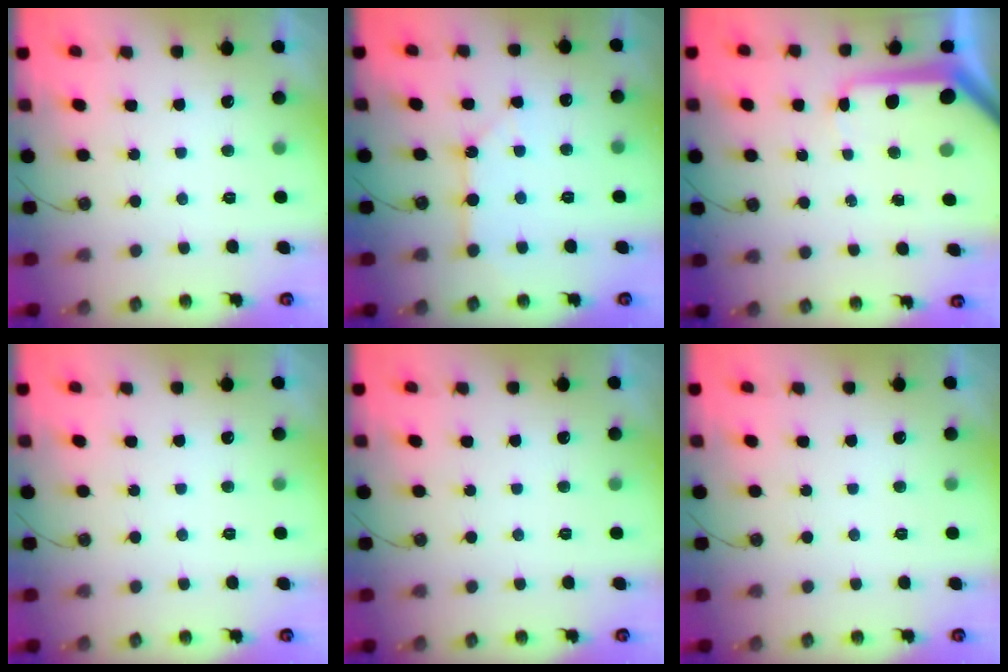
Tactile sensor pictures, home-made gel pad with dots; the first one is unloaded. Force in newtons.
{"total": 3.7, "press": 3.7, "slide": 0.4}
{"total": 10.1, "press": 10.1, "slide": 1.1}
{"total": 0.0}
{"total": 0.0}
{"total": 0.5, "press": 0.4, "slide": 0.4}